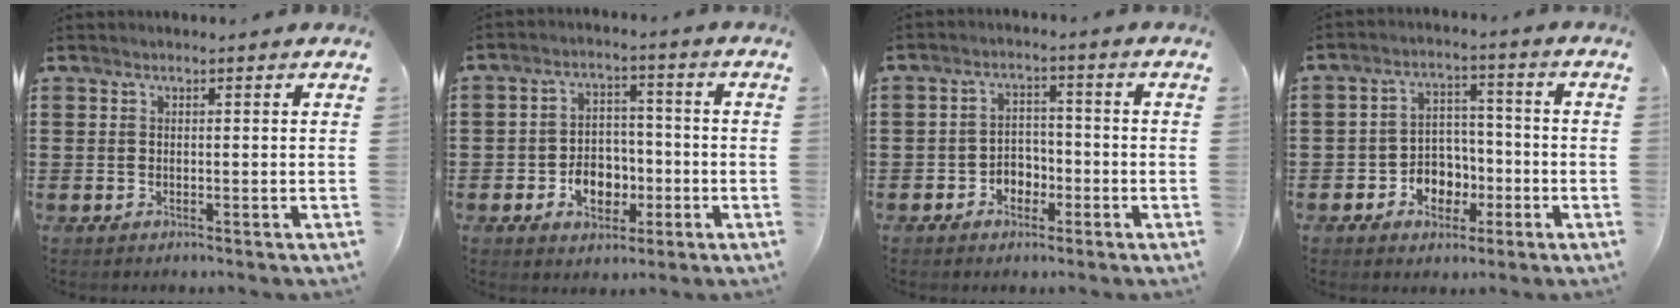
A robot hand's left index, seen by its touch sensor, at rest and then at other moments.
{"total": 5.8, "force": [-2.0, 4.4, 3.2], "torque": [-0.046, 0.007, -0.040]}
{"total": 3.3, "force": [-2.1, 2.2, 1.2], "torque": [-0.028, 0.008, -0.047]}
{"total": 5.2, "force": [-2.2, 4.3, 1.8], "torque": [-0.034, 0.011, -0.044]}